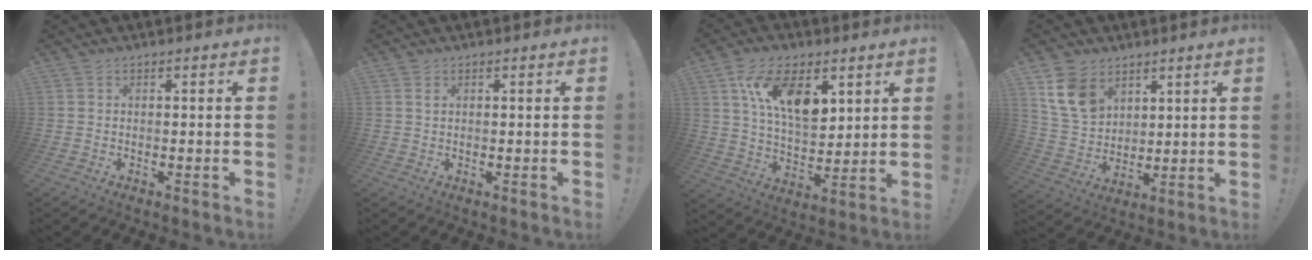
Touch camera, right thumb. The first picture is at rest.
{"total": 1.0, "force": [0.5, 0.5, 0.7], "torque": [-0.006, -0.003, 0.007]}
{"total": 15.7, "force": [7.4, 8.7, 10.8], "torque": [-0.177, -0.020, 0.137]}
{"total": 12.6, "force": [6.9, 8.9, 5.6], "torque": [-0.102, -0.028, 0.143]}